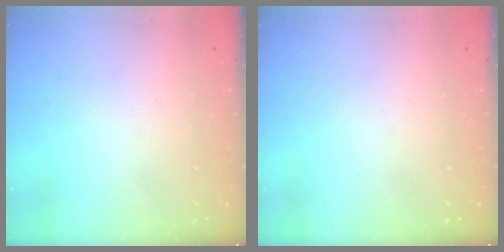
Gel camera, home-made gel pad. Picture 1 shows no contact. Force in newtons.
{"total": 0.0}